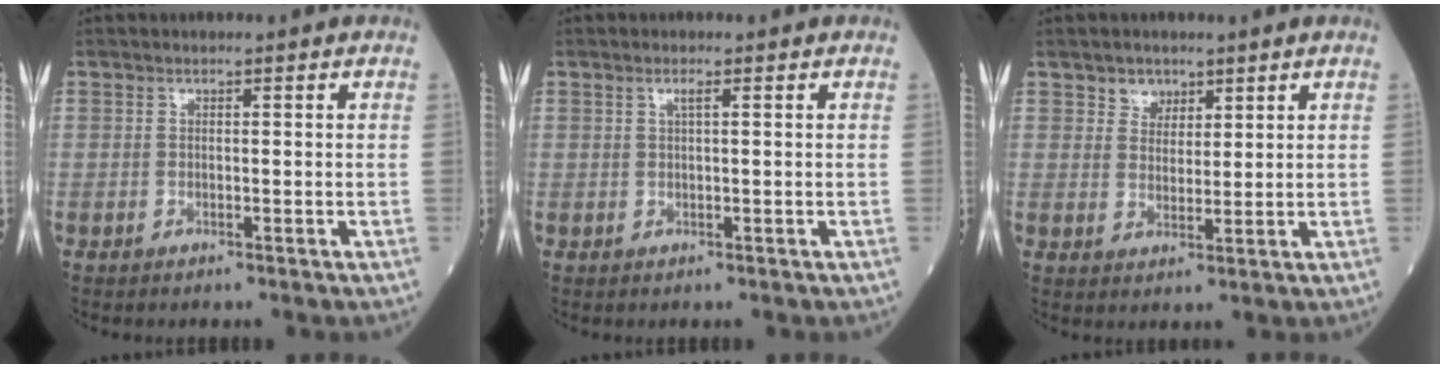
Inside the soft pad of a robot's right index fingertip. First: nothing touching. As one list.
[{"total": 1.0, "force": [0.4, -0.1, 0.9], "torque": [-0.020, 0.002, 0.008]}, {"total": 3.1, "force": [2.1, 2.2, 0.6], "torque": [-0.007, 0.000, 0.036]}]